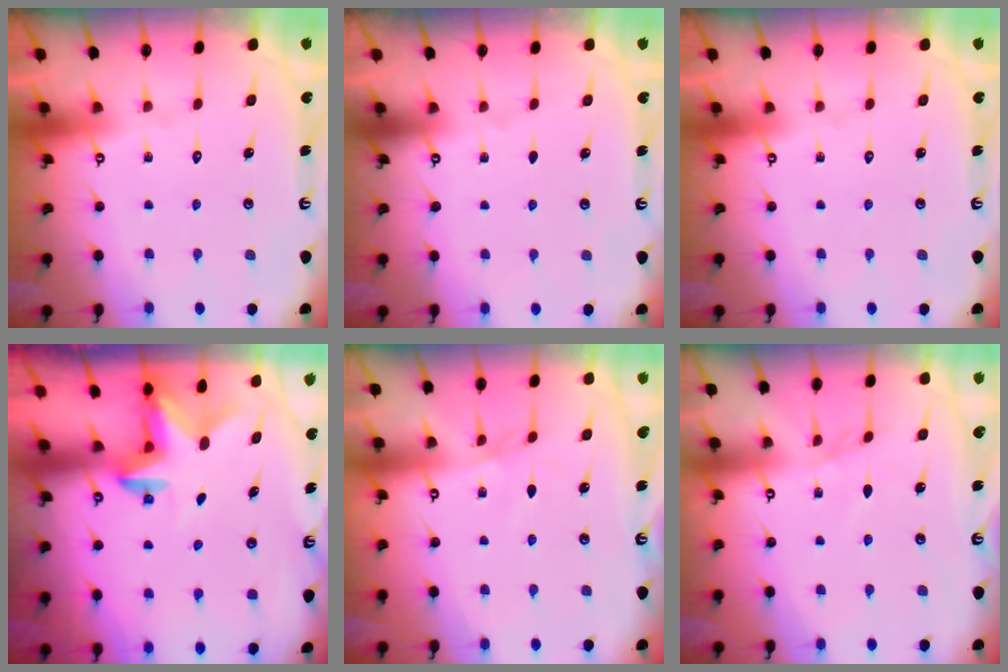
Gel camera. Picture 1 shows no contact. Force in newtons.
{"total": 0.0}
{"total": 0.0}
{"total": 2.8, "press": 2.8, "slide": 0.6}
{"total": 2.1, "press": 2.1, "slide": 0.5}
{"total": 3.6, "press": 3.6, "slide": 0.4}